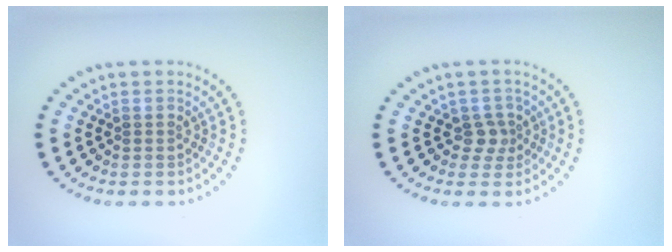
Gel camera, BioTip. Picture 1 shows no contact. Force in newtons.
{"total": 1.9, "press": 1.4, "slide": 1.3}